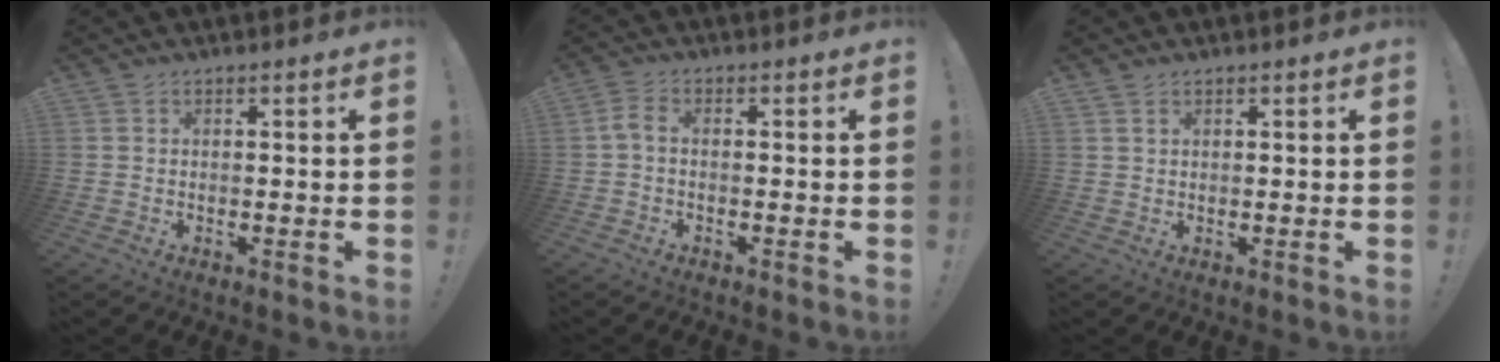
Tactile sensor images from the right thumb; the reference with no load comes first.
{"total": 2.5, "force": [-0.7, 0.7, 2.3], "torque": [-0.042, 0.005, -0.010]}
{"total": 1.3, "force": [0.9, 0.7, 0.7], "torque": [-0.008, -0.002, 0.017]}